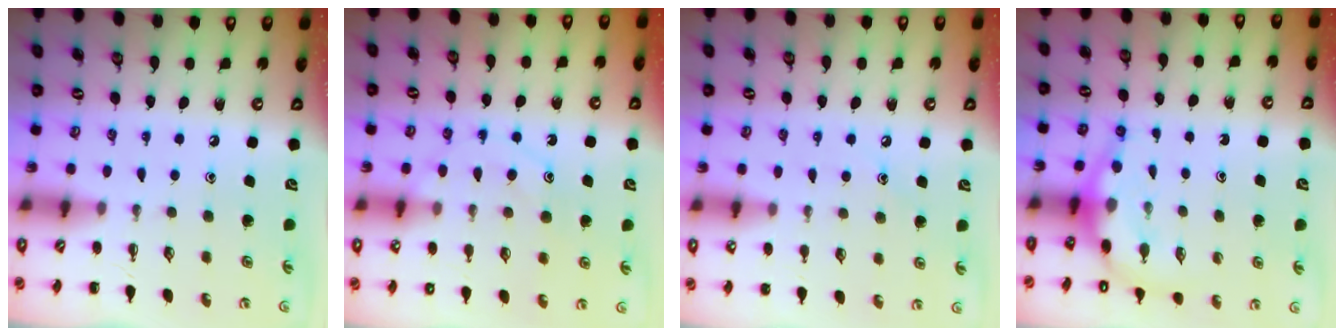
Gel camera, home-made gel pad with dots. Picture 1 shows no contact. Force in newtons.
{"total": 11.9, "press": 11.9, "slide": 0.8}
{"total": 6.5, "press": 6.3, "slide": 1.6}
{"total": 7.0, "press": 6.9, "slide": 1.6}